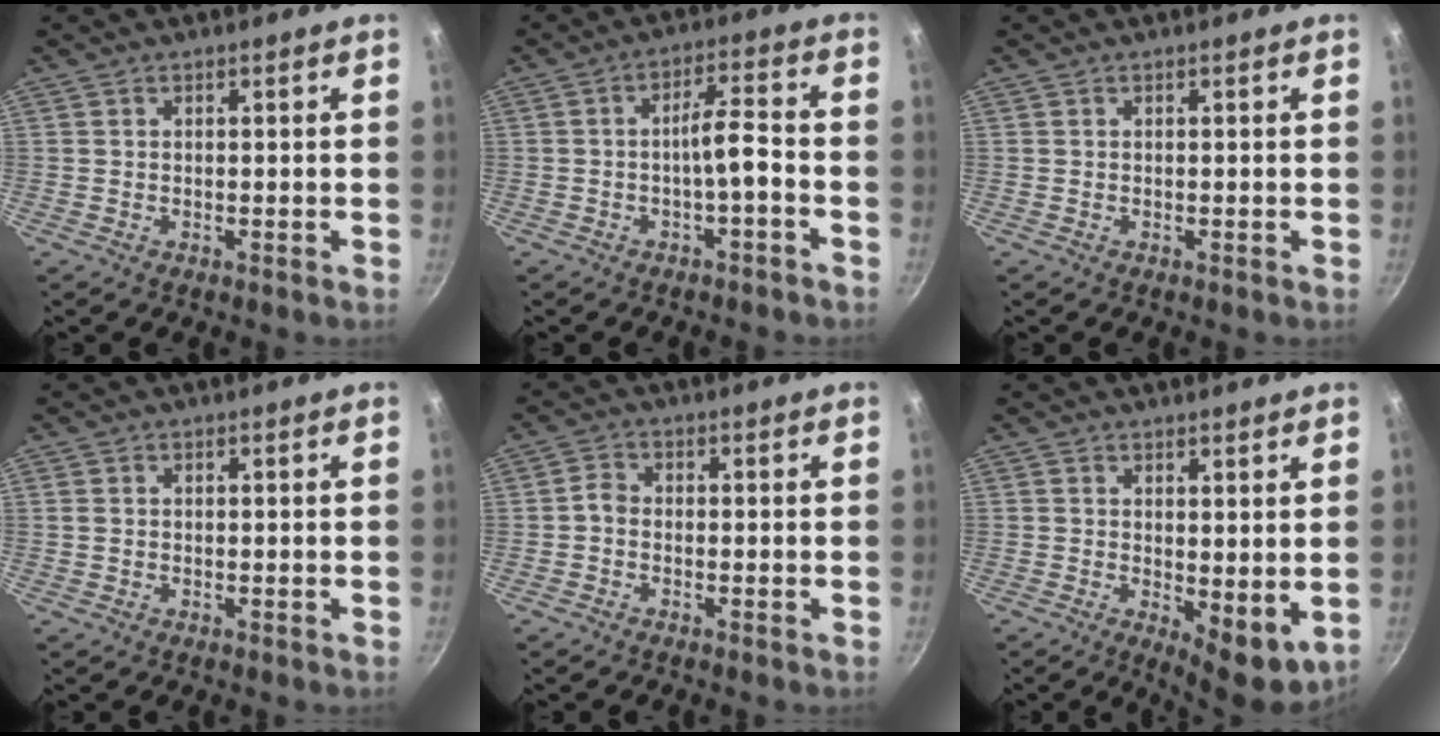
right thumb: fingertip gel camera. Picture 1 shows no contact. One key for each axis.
{"total": 5.6, "fx": -2.5, "fy": 1.2, "fz": 4.8, "tx": -0.089, "ty": 0.034, "tz": -0.036}
{"total": 0.0}
{"total": 0.9, "fx": 0.1, "fy": 0.7, "fz": 0.4, "tx": -0.008, "ty": 0.003, "tz": 0.002}
{"total": 2.0, "fx": -0.9, "fy": 1.4, "fz": 1.1, "tx": -0.026, "ty": 0.014, "tz": -0.024}
{"total": 7.2, "fx": 0.7, "fy": 3.2, "fz": 6.4, "tx": -0.078, "ty": -0.020, "tz": 0.018}